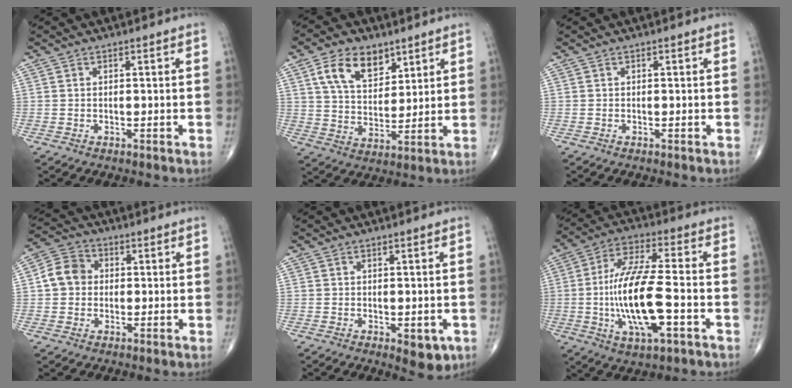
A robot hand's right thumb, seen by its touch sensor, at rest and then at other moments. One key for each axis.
{"total": 11.0, "fx": 5.9, "fy": 6.6, "fz": 6.6, "tx": -0.094, "ty": -0.028, "tz": 0.111}
{"total": 0.0}
{"total": 6.8, "fx": 0.4, "fy": 5.9, "fz": 3.4, "tx": -0.049, "ty": 0.017, "tz": -0.005}
{"total": 4.4, "fx": -1.4, "fy": 2.2, "fz": 3.5, "tx": -0.025, "ty": -0.006, "tz": -0.012}
{"total": 16.9, "fx": -3.3, "fy": 5.2, "fz": 15.7, "tx": -0.311, "ty": 0.017, "tz": -0.058}